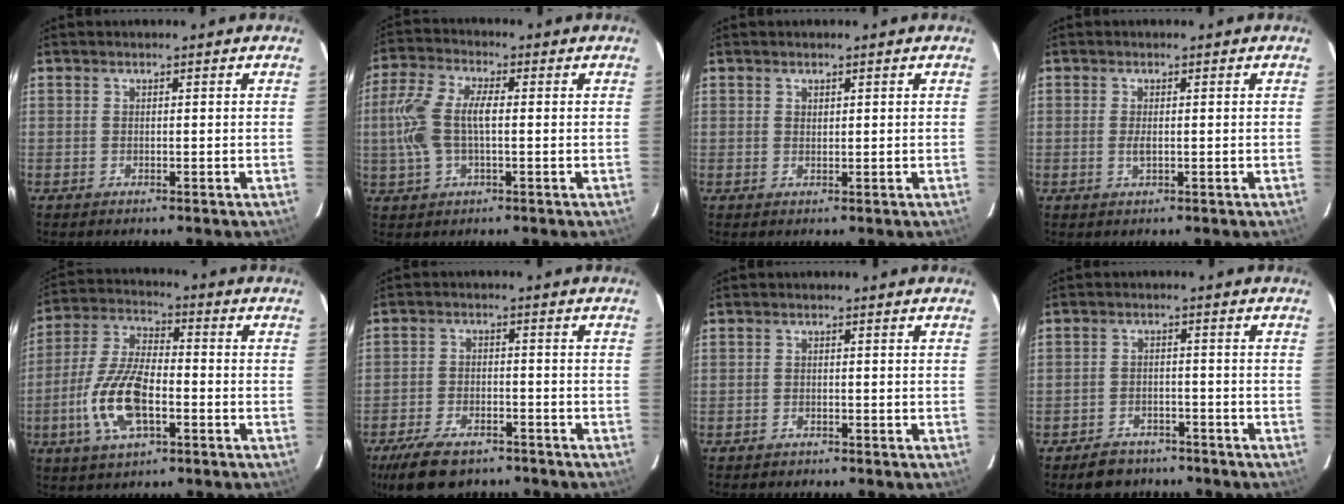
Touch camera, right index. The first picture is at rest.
{"total": 10.0, "force": [-0.1, 4.4, 8.9], "torque": [-0.198, 0.012, -0.002]}
{"total": 0.7, "force": [0.5, 0.5, 0.2], "torque": [-0.003, 0.002, 0.010]}
{"total": 1.7, "force": [-0.1, 0.7, 1.5], "torque": [-0.031, -0.002, -0.002]}
{"total": 13.5, "force": [-4.3, 5.6, 11.5], "torque": [-0.248, -0.001, -0.083]}
{"total": 11.8, "force": [-8.9, 5.3, 5.8], "torque": [-0.140, -0.011, -0.146]}
{"total": 1.2, "force": [-1.0, 0.7, 0.0], "torque": [-0.005, 0.004, -0.016]}
{"total": 7.2, "force": [-5.8, 3.9, 1.8], "torque": [-0.051, 0.013, -0.078]}